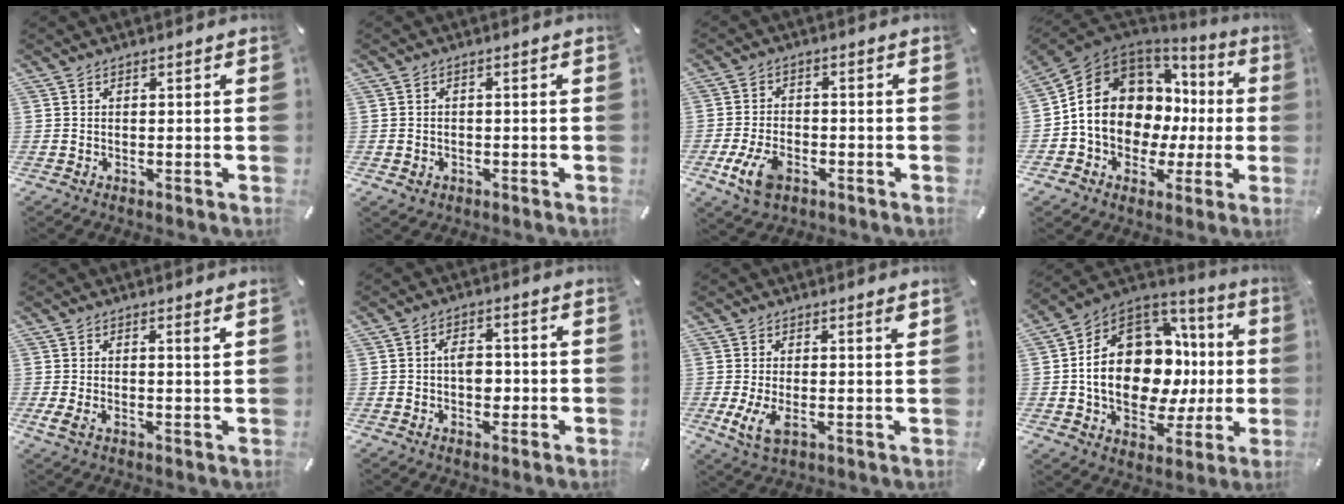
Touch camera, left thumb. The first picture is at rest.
{"total": 1.6, "force": [-0.6, 1.5, 0.4], "torque": [-0.007, 0.005, -0.014]}
{"total": 8.1, "force": [-3.7, 4.9, 5.2], "torque": [-0.124, 0.007, -0.070]}
{"total": 14.8, "force": [1.1, 12.6, 7.8], "torque": [-0.155, -0.011, 0.026]}
{"total": 3.0, "force": [1.2, 0.8, 2.7], "torque": [-0.046, -0.006, 0.020]}
{"total": 4.5, "force": [-0.6, 3.0, 3.3], "torque": [-0.037, -0.001, -0.016]}
{"total": 6.4, "force": [0.8, 2.3, 5.9], "torque": [-0.118, -0.021, 0.009]}
{"total": 19.9, "force": [0.1, 15.2, 12.8], "torque": [-0.227, -0.021, 0.009]}